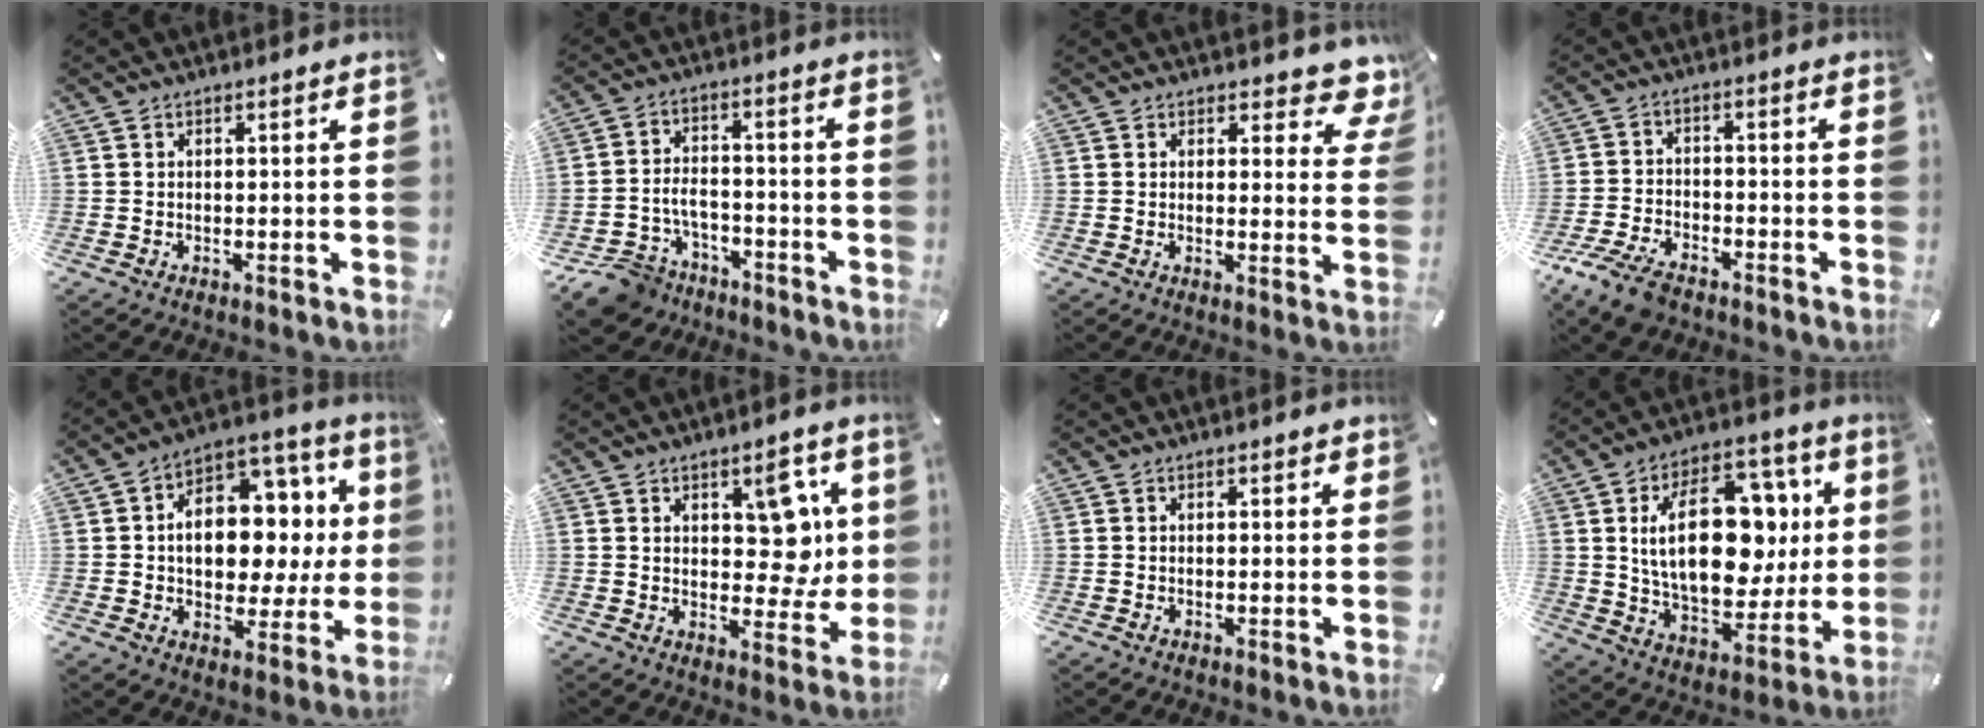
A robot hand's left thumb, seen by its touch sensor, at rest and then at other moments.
{"total": 8.6, "force": [-6.0, 5.5, 2.8], "torque": [-0.059, 0.034, -0.112]}
{"total": 5.9, "force": [4.2, 3.2, 2.5], "torque": [-0.014, -0.034, 0.070]}
{"total": 8.1, "force": [-6.1, 3.8, 3.8], "torque": [-0.088, 0.023, -0.118]}
{"total": 14.6, "force": [0.9, 10.7, 9.9], "torque": [-0.145, -0.013, 0.021]}
{"total": 11.5, "force": [3.8, 7.1, 8.2], "torque": [-0.087, -0.019, 0.063]}
{"total": 0.6, "force": [0.2, 0.5, 0.2], "torque": [0.005, -0.001, 0.002]}
{"total": 23.8, "force": [4.2, 14.9, 18.0], "torque": [-0.302, -0.006, 0.071]}